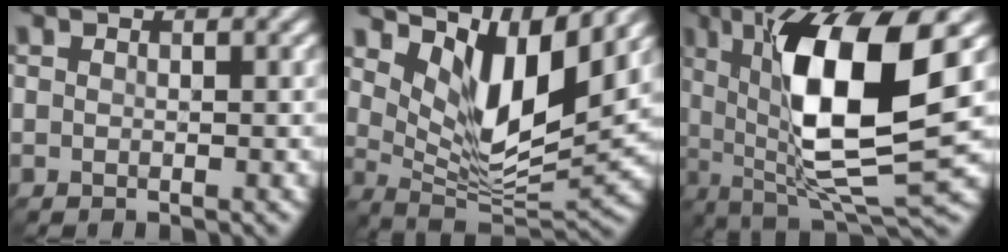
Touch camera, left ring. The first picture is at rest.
{"total": 8.9, "force": [4.5, 3.2, 7.0], "torque": [-0.124, -0.014, 0.083]}
{"total": 12.2, "force": [2.5, 2.9, 11.5], "torque": [-0.197, -0.002, 0.050]}